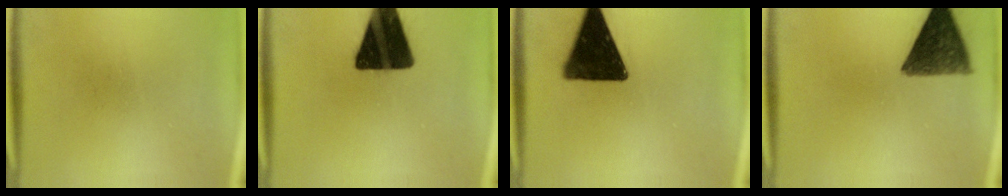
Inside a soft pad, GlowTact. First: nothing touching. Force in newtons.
{"total": 19.6}
{"total": 17.4}
{"total": 10.7}